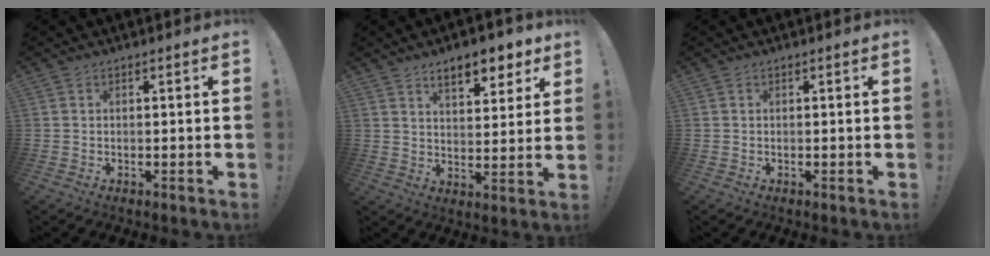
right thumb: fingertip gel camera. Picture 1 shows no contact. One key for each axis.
{"total": 9.5, "fx": 6.5, "fy": 3.7, "fz": 5.9, "tx": -0.080, "ty": -0.034, "tz": 0.114}
{"total": 0.0}